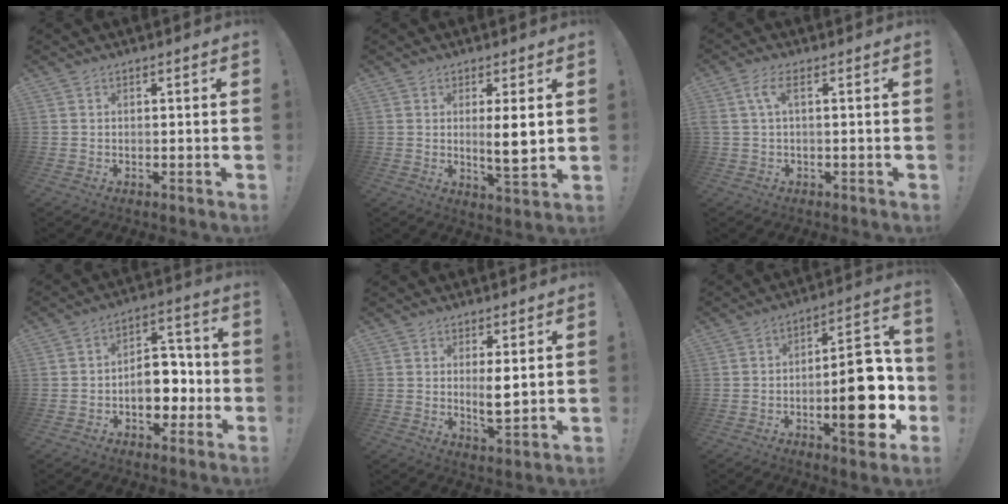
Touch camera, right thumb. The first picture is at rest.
{"total": 7.3, "force": [1.0, 0.9, 7.2], "torque": [-0.102, -0.017, 0.013]}
{"total": 4.5, "force": [0.8, 1.1, 4.2], "torque": [-0.095, -0.005, 0.011]}
{"total": 11.6, "force": [-3.3, 8.2, 7.5], "torque": [-0.100, 0.028, -0.050]}
{"total": 5.4, "force": [1.4, 1.4, 5.0], "torque": [-0.081, -0.017, 0.020]}
{"total": 20.4, "force": [-5.3, 8.0, 18.0], "torque": [-0.229, 0.028, -0.073]}